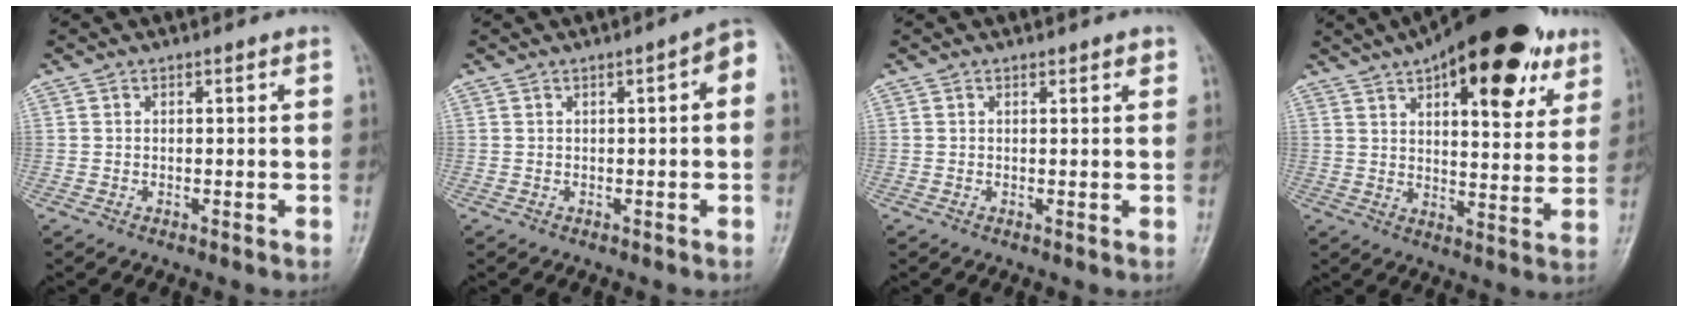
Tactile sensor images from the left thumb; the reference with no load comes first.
{"total": 3.6, "force": [0.4, 1.1, 3.4], "torque": [-0.039, 0.012, -0.004]}
{"total": 1.1, "force": [0.8, 0.4, 0.6], "torque": [-0.005, -0.003, 0.009]}
{"total": 24.0, "force": [13.4, 9.8, 17.4], "torque": [-0.213, -0.016, 0.192]}